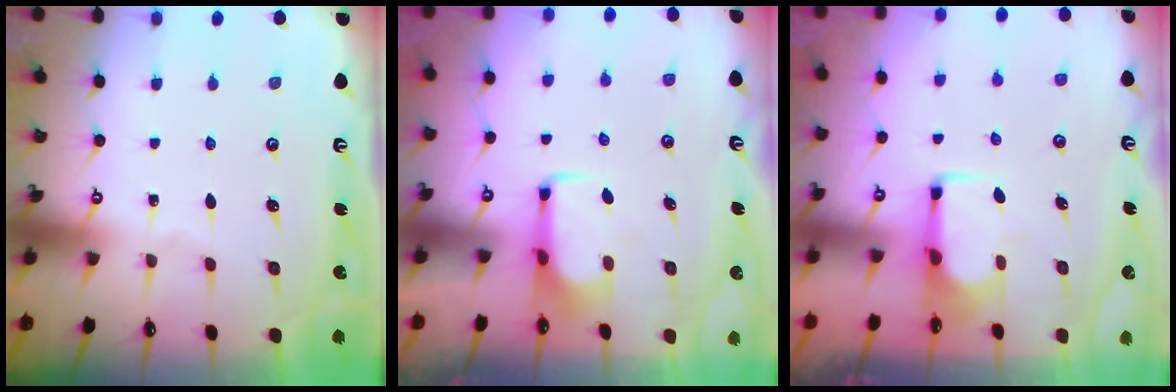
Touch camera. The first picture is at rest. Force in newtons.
{"total": 1.5, "press": 1.4, "slide": 0.5}
{"total": 1.7, "press": 1.6, "slide": 0.6}